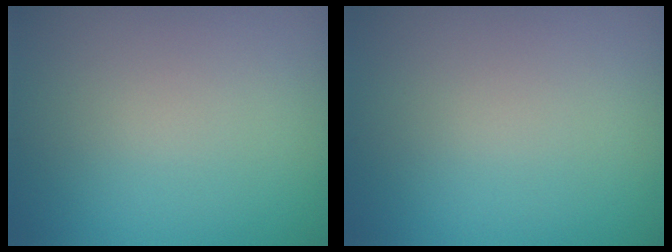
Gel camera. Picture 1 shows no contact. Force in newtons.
{"total": 0.0}